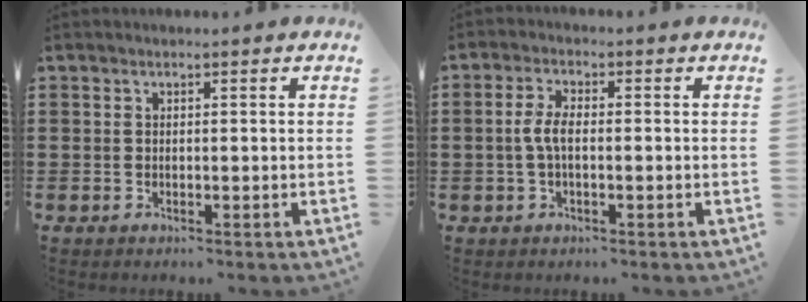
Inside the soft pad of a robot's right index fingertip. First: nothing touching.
{"total": 3.8, "force": [-0.4, 1.5, 3.5], "torque": [-0.086, -0.003, -0.016]}